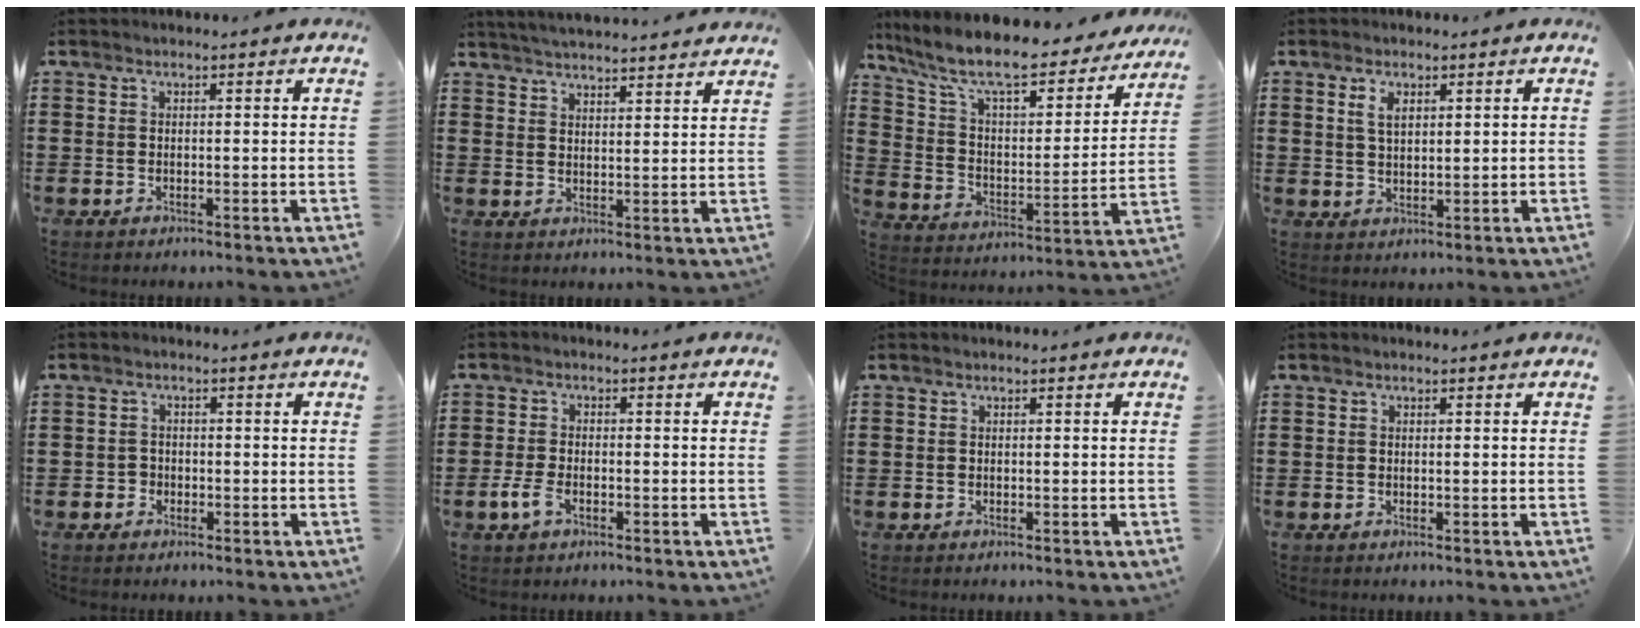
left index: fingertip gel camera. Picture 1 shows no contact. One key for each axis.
{"total": 3.8, "fx": 3.8, "fy": -0.5, "fz": 0.4, "tx": -0.020, "ty": -0.018, "tz": 0.067}
{"total": 10.2, "fx": 8.6, "fy": 1.7, "fz": 5.2, "tx": -0.136, "ty": -0.056, "tz": 0.147}
{"total": 3.0, "fx": 1.3, "fy": 1.5, "fz": 2.2, "tx": -0.049, "ty": 0.007, "tz": 0.024}
{"total": 1.5, "fx": -0.9, "fy": 1.2, "fz": 0.1, "tx": -0.007, "ty": 0.003, "tz": -0.021}
{"total": 3.6, "fx": -1.7, "fy": 1.7, "fz": 2.6, "tx": -0.066, "ty": -0.004, "tz": -0.036}
{"total": 0.0}
{"total": 0.0}